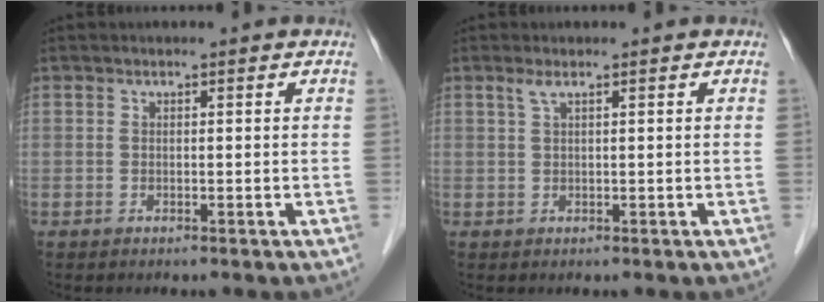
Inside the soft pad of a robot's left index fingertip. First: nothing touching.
{"total": 1.1, "force": [0.7, 0.0, 0.9], "torque": [-0.025, 0.011, 0.014]}